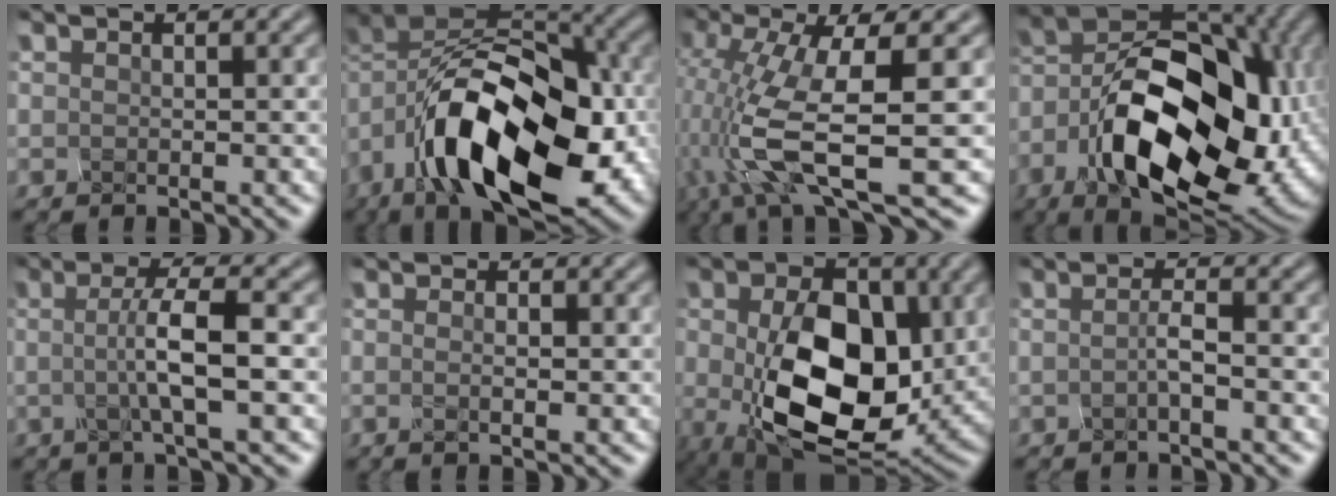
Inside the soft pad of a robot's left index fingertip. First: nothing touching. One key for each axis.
{"total": 14.2, "fx": -5.3, "fy": 8.3, "fz": 10.2, "tx": -0.158, "ty": -0.003, "tz": -0.087}
{"total": 9.3, "fx": -2.2, "fy": 3.1, "fz": 8.4, "tx": -0.198, "ty": -0.026, "tz": -0.022}
{"total": 16.5, "fx": -4.6, "fy": 10.4, "fz": 12.0, "tx": -0.197, "ty": -0.010, "tz": -0.064}
{"total": 3.9, "fx": -0.4, "fy": 0.4, "fz": 3.9, "tx": -0.073, "ty": 0.000, "tz": -0.004}
{"total": 1.1, "fx": -0.2, "fy": 0.4, "fz": 1.0, "tx": -0.019, "ty": -0.001, "tz": -0.003}
{"total": 12.7, "fx": -1.1, "fy": 8.5, "fz": 9.3, "tx": -0.180, "ty": -0.030, "tz": 0.006}
{"total": 1.0, "fx": -0.6, "fy": 0.0, "fz": 0.9, "tx": -0.022, "ty": -0.003, "tz": -0.006}